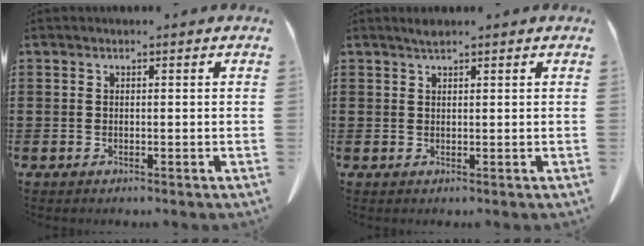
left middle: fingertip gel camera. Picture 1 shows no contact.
{"total": 1.2, "force": [1.0, 0.1, 0.6], "torque": [-0.014, 0.000, 0.019]}